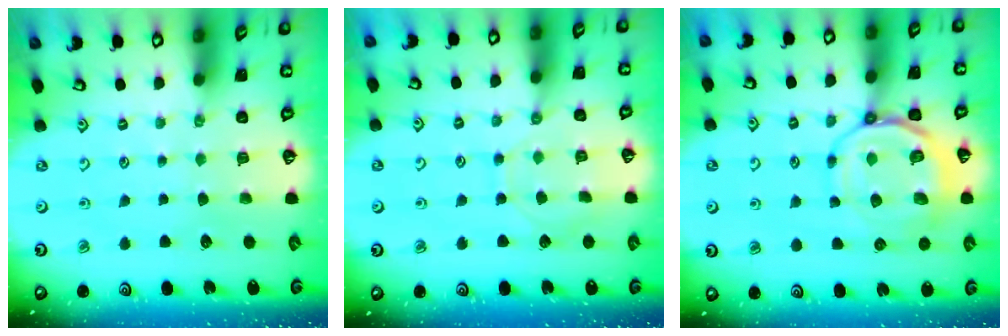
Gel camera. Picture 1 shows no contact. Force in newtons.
{"total": 8.4, "press": 8.3, "slide": 1.0}
{"total": 12.6, "press": 12.5, "slide": 1.5}